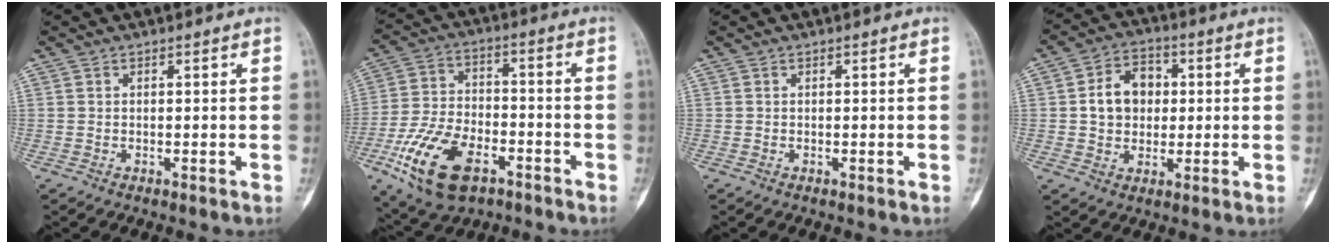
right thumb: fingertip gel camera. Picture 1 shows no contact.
{"total": 16.6, "force": [-7.9, 9.0, 11.4], "torque": [-0.214, 0.026, -0.139]}
{"total": 0.0}
{"total": 9.3, "force": [0.9, 7.3, 5.7], "torque": [-0.064, 0.012, 0.008]}